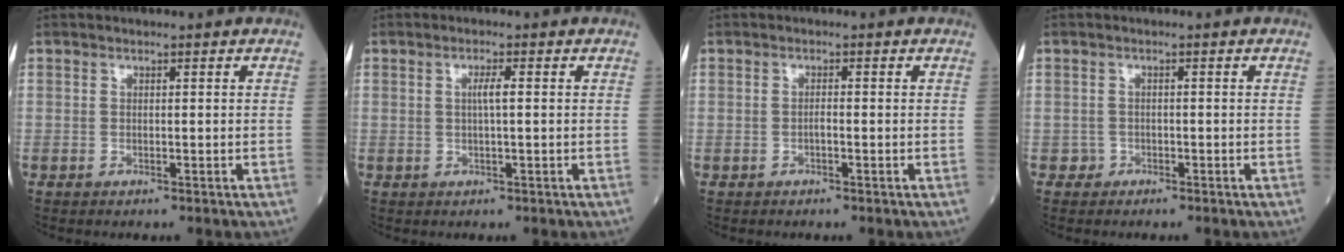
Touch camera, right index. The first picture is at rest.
{"total": 1.9, "force": [0.3, -0.1, 1.9], "torque": [-0.035, 0.003, 0.005]}
{"total": 0.8, "force": [-0.3, 0.1, 0.7], "torque": [-0.014, 0.002, -0.005]}
{"total": 0.9, "force": [-0.6, 0.6, -0.2], "torque": [0.004, 0.005, -0.013]}